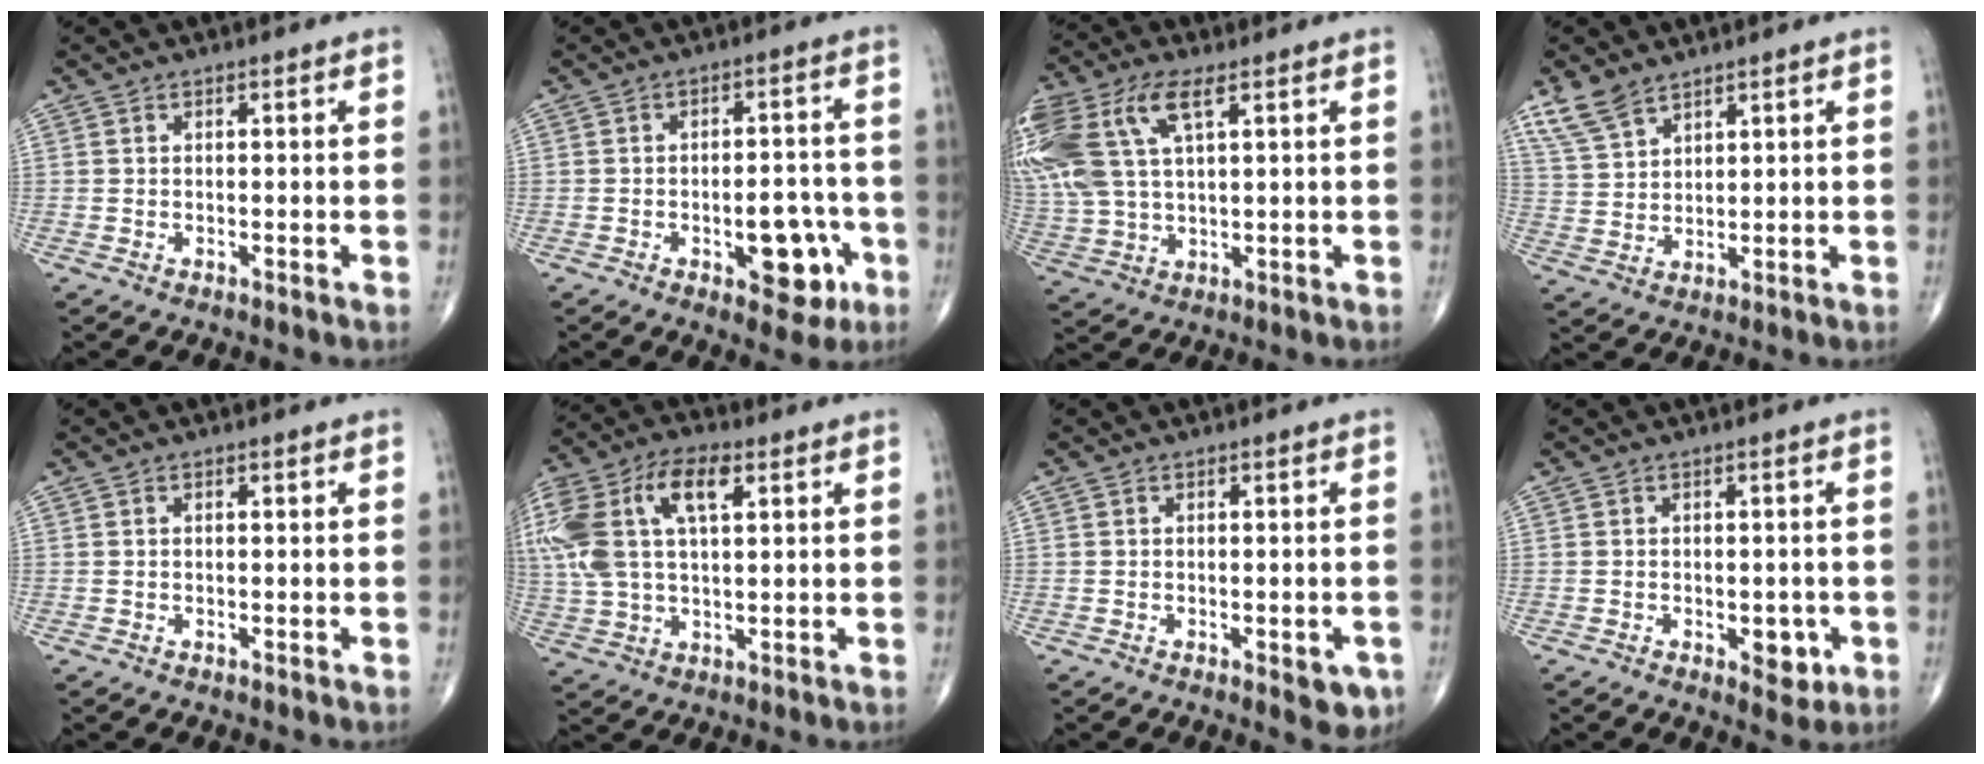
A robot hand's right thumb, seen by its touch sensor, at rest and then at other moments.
{"total": 9.7, "force": [-3.5, 5.0, 7.6], "torque": [-0.069, 0.026, -0.038]}
{"total": 19.5, "force": [7.5, 9.6, 15.2], "torque": [-0.386, 0.017, 0.146]}
{"total": 6.5, "force": [4.9, 3.0, 2.9], "torque": [-0.055, -0.014, 0.107]}
{"total": 0.0}
{"total": 19.6, "force": [5.9, 10.1, 15.7], "torque": [-0.366, 0.028, 0.106]}
{"total": 4.2, "force": [-1.6, 1.9, 3.5], "torque": [-0.025, 0.000, -0.013]}
{"total": 4.4, "force": [-1.3, 2.5, 3.3], "torque": [-0.021, 0.000, -0.012]}